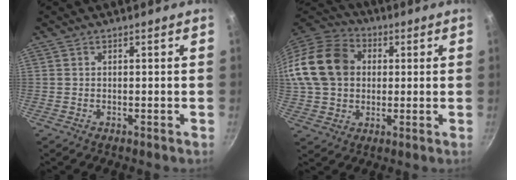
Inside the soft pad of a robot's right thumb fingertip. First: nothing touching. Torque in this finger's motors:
{"motor_torque": [1.50, 2.75, 0.76, -0.53, 0.20]}